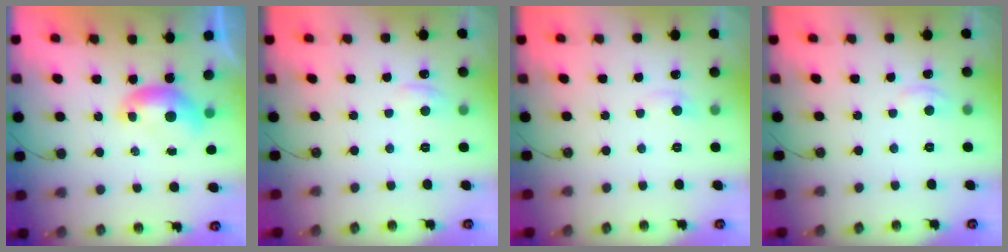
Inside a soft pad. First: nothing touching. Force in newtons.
{"total": 1.4, "press": 1.1, "slide": 0.9}
{"total": 0.6, "press": 0.3, "slide": 0.5}
{"total": 2.7, "press": 2.6, "slide": 0.5}